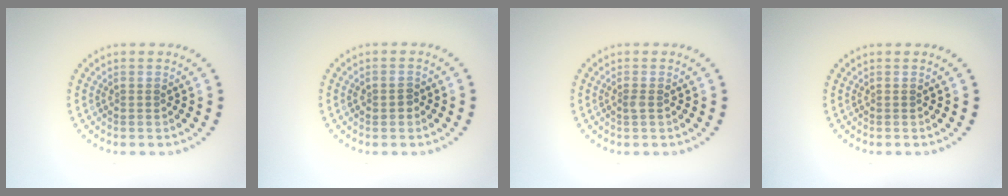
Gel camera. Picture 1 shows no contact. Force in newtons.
{"total": 1.2, "press": 1.2, "slide": 0.1}
{"total": 0.6, "press": 0.5, "slide": 0.2}
{"total": 0.0}